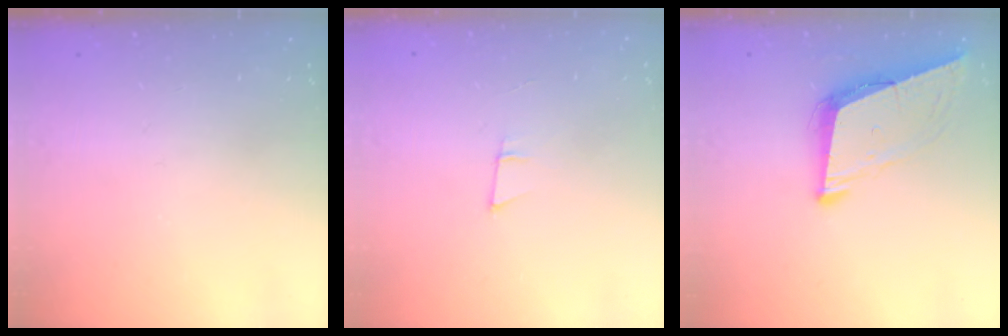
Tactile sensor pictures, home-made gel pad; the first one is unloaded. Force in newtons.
{"total": 5.7, "press": 4.9, "slide": 2.8}
{"total": 9.1, "press": 8.2, "slide": 3.8}